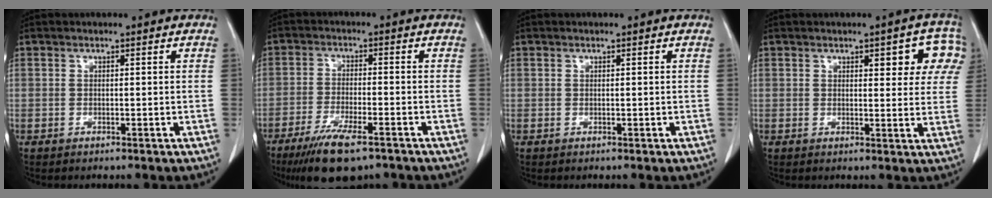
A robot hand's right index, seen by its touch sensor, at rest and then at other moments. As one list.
[{"total": 10.0, "force": [-7.0, 2.0, 6.8], "torque": [-0.118, -0.021, -0.112]}, {"total": 0.0}, {"total": 7.0, "force": [3.3, 2.7, 5.6], "torque": [-0.050, 0.010, 0.032]}]